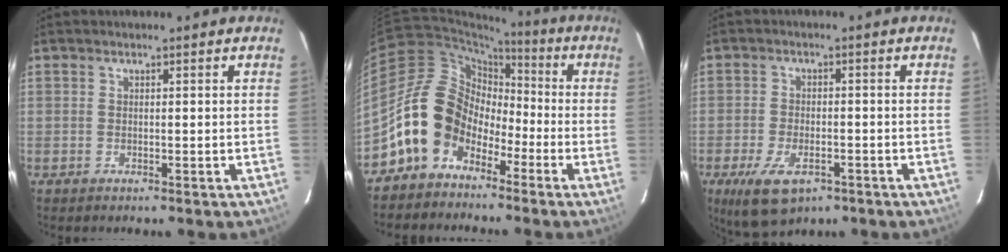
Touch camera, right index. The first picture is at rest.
{"total": 11.9, "force": [-5.4, 9.3, 4.9], "torque": [-0.099, 0.025, -0.101]}
{"total": 9.7, "force": [-5.4, 4.8, 6.5], "torque": [-0.143, -0.022, -0.090]}